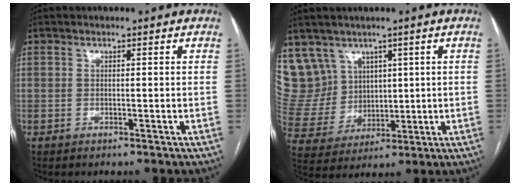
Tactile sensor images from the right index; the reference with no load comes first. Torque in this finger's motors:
{"motor_torque": [-0.61, 0.58, -0.15, -0.03]}